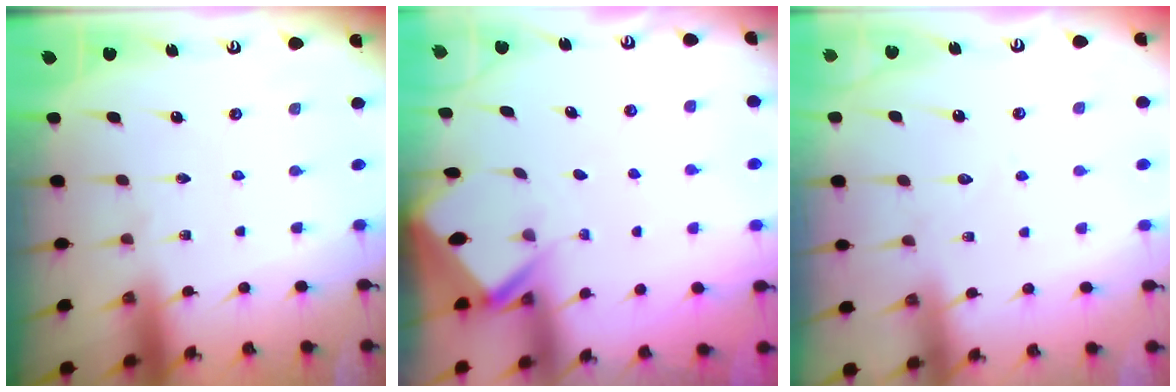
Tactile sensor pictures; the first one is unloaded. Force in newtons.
{"total": 2.6, "press": 2.6, "slide": 0.1}
{"total": 5.7, "press": 5.7, "slide": 0.7}